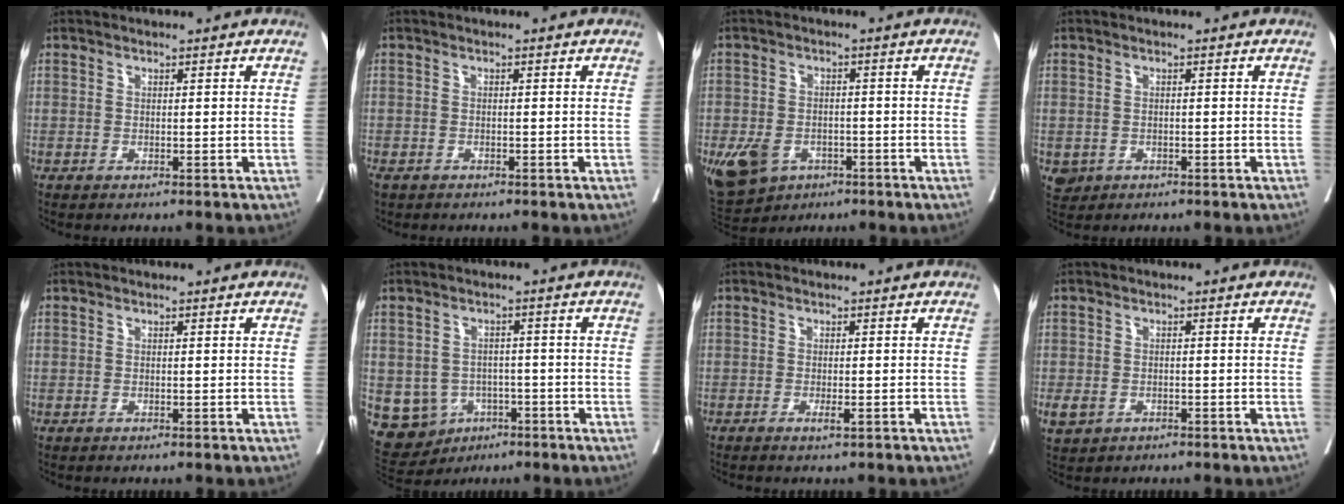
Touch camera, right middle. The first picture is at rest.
{"total": 2.1, "force": [-1.5, 0.8, 1.2], "torque": [-0.027, -0.003, -0.018]}
{"total": 10.3, "force": [-4.8, 7.6, 4.9], "torque": [-0.119, 0.000, -0.065]}
{"total": 1.9, "force": [-0.7, 1.7, 0.6], "torque": [-0.010, 0.002, 0.000]}
{"total": 0.0}
{"total": 10.3, "force": [-3.5, 9.2, 2.8], "torque": [-0.071, 0.018, -0.039]}
{"total": 1.0, "force": [-0.3, 0.0, 1.0], "torque": [-0.020, -0.001, -0.007]}
{"total": 3.0, "force": [-1.4, 2.2, 1.5], "torque": [-0.031, -0.002, -0.016]}